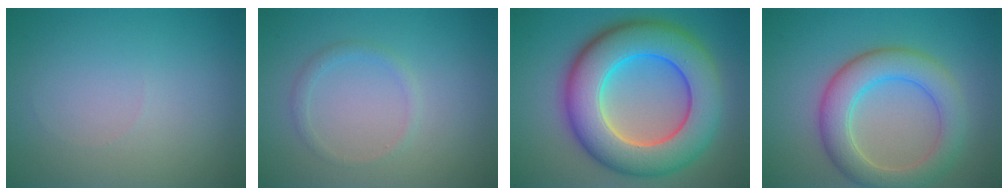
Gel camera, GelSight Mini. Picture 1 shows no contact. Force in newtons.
{"total": 1.2, "press": 1.1, "slide": 0.1}
{"total": 11.8, "press": 11.8, "slide": 0.5}
{"total": 5.7, "press": 5.7, "slide": 0.2}